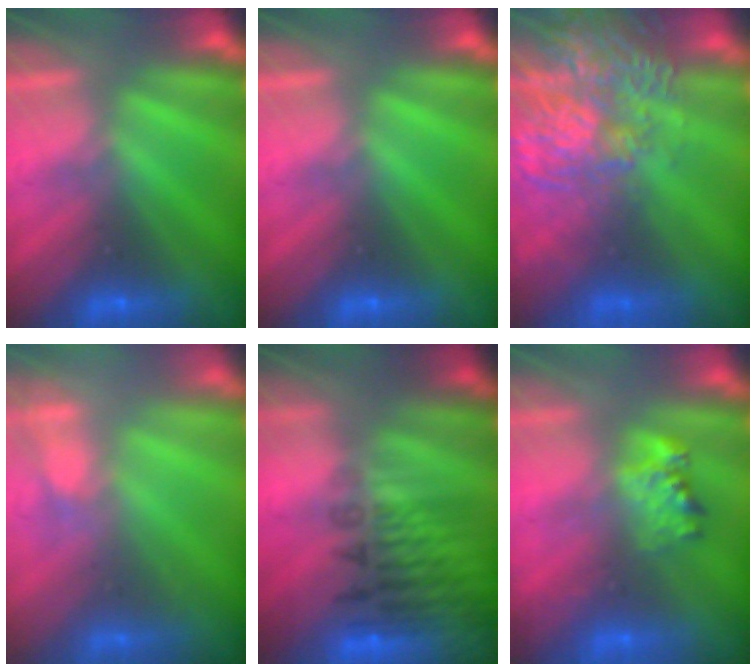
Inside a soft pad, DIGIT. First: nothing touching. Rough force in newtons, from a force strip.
{"total": 0.0}
{"total": 6.6}
{"total": 2.9}
{"total": 9.1}
{"total": 2.3}